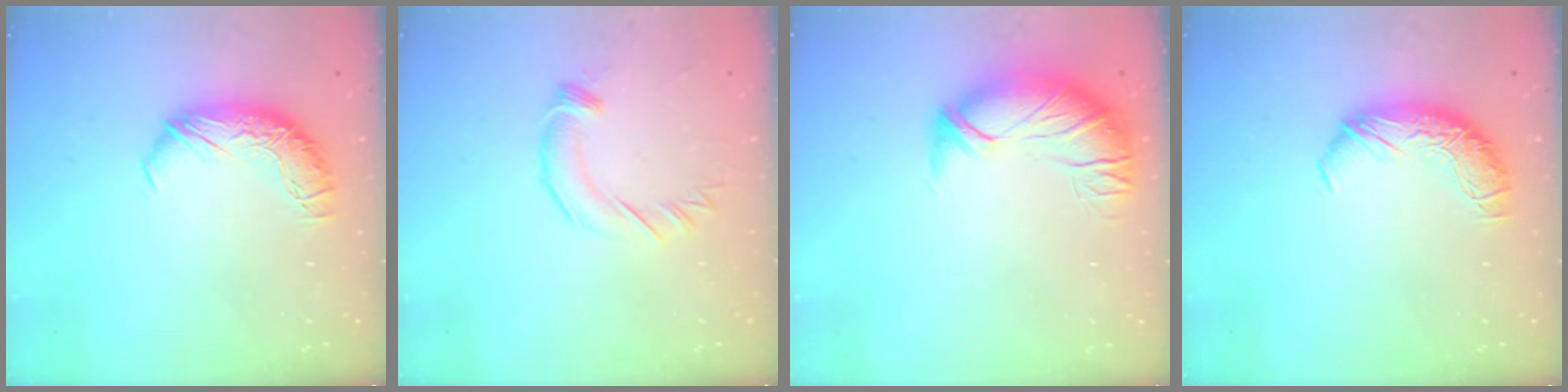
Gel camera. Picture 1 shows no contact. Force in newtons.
{"total": 2.5, "press": 2.5, "slide": 0.2}
{"total": 2.7, "press": 1.2, "slide": 2.4}
{"total": 0.0}